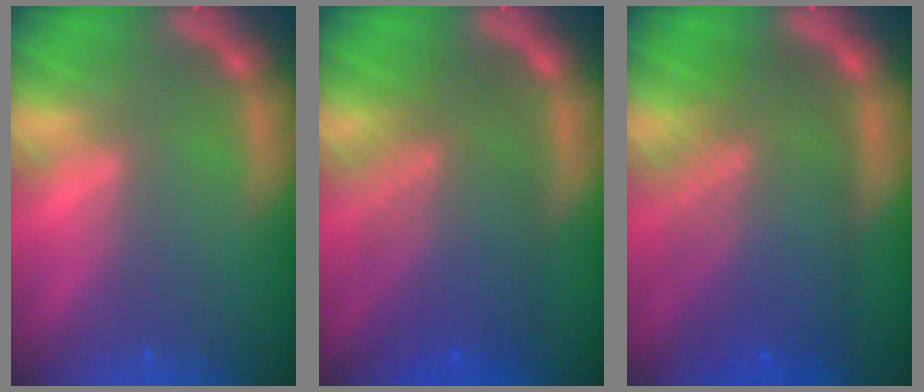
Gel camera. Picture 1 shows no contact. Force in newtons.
{"total": 8.5}
{"total": 9.6}